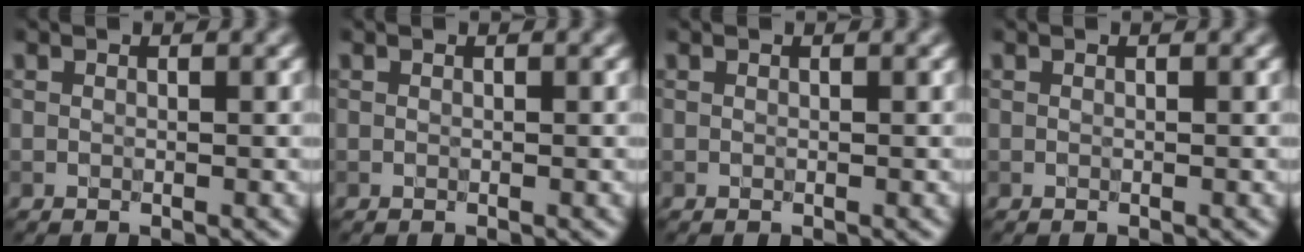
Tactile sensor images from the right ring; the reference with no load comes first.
{"total": 0.0}
{"total": 0.0}
{"total": 0.0}